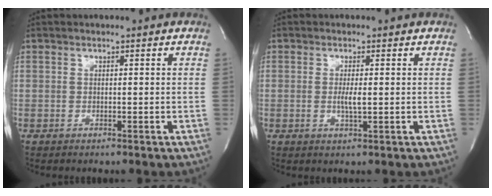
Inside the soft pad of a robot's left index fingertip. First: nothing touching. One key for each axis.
{"total": 2.1, "fx": -0.3, "fy": 0.2, "fz": 2.1, "tx": -0.046, "ty": -0.008, "tz": -0.004}